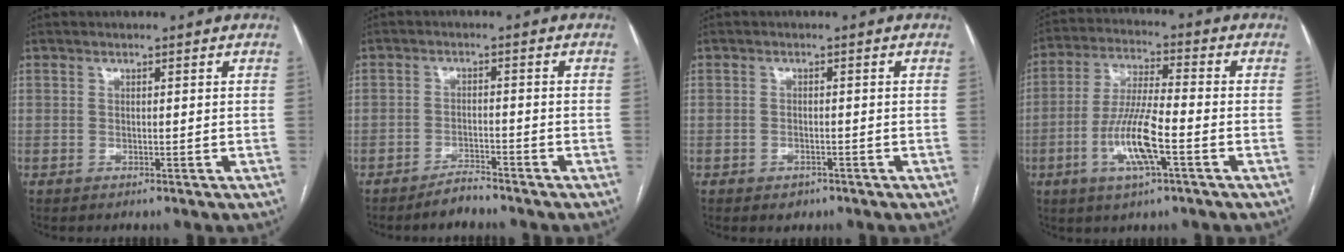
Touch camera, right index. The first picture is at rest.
{"total": 2.8, "force": [-2.7, 0.5, 0.7], "torque": [-0.009, -0.002, -0.046]}
{"total": 1.9, "force": [-1.1, 1.3, 0.7], "torque": [-0.010, 0.004, -0.009]}
{"total": 10.7, "force": [-3.6, 1.6, 10.0], "torque": [-0.201, -0.005, -0.068]}